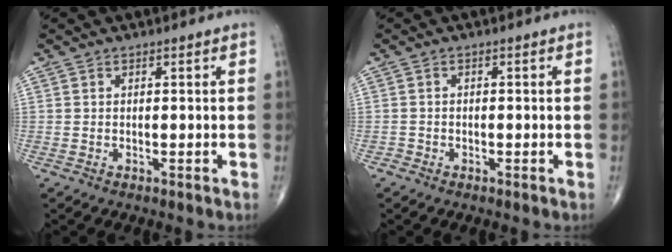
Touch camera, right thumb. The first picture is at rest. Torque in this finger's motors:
{"motor_torque": [-0.13, -0.15, -0.04, 0.01, -0.03]}